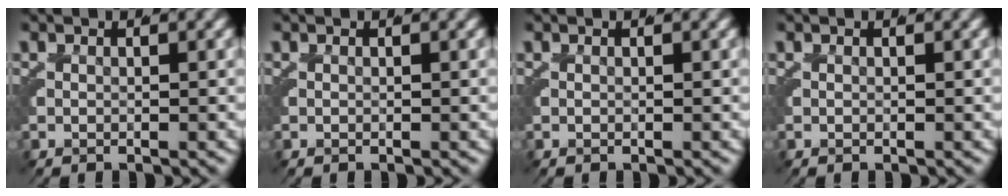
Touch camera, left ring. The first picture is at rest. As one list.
[{"total": 0.0}, {"total": 0.0}, {"total": 0.0}]